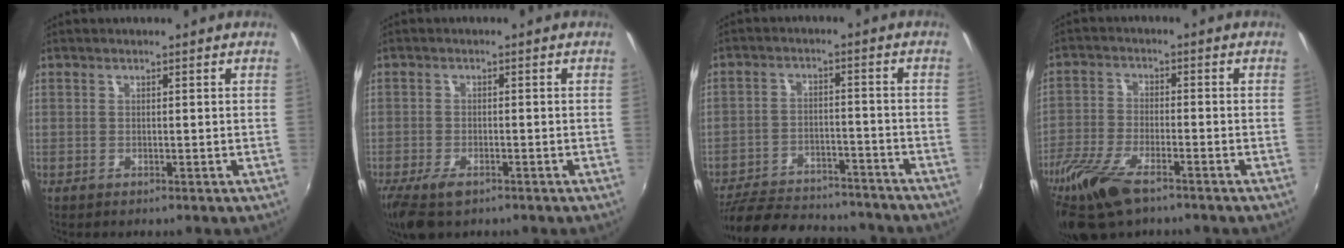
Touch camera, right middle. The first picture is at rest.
{"total": 6.9, "force": [-4.7, 2.7, 4.3], "torque": [-0.108, -0.028, -0.085]}
{"total": 20.8, "force": [-18.0, 6.7, 8.0], "torque": [-0.174, 0.006, -0.247]}
{"total": 14.1, "force": [-9.7, 4.9, 9.0], "torque": [-0.214, -0.041, -0.190]}